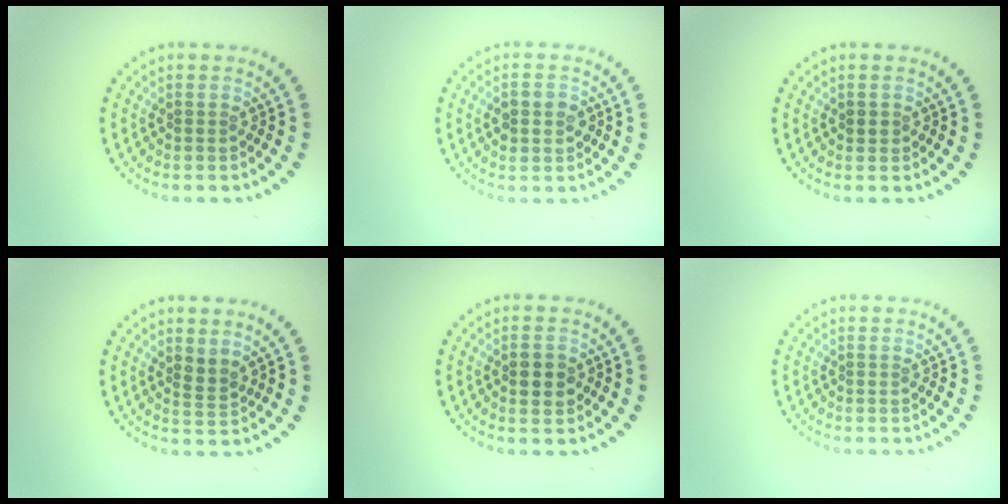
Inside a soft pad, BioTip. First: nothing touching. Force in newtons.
{"total": 2.9, "press": 2.9, "slide": 0.1}
{"total": 0.8, "press": 0.7, "slide": 0.4}
{"total": 1.4, "press": 1.2, "slide": 0.8}
{"total": 2.4, "press": 2.4, "slide": 0.2}
{"total": 0.0}